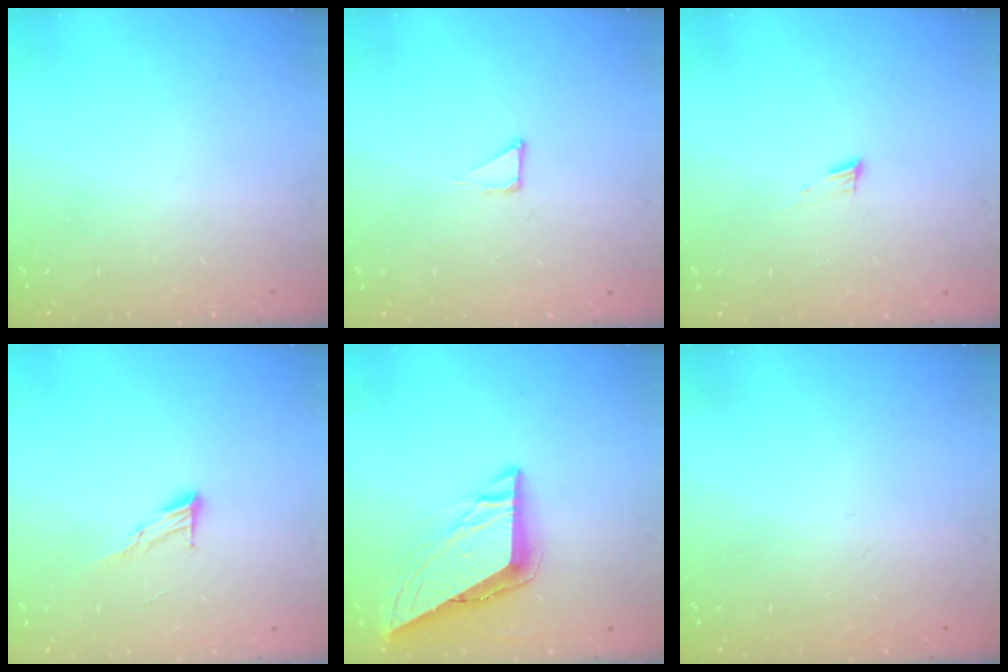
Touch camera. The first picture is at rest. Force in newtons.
{"total": 2.7, "press": 2.7, "slide": 0.3}
{"total": 4.9, "press": 4.9, "slide": 0.5}
{"total": 7.2, "press": 7.2, "slide": 0.6}
{"total": 8.8, "press": 8.8, "slide": 0.9}
{"total": 1.6, "press": 1.5, "slide": 0.1}